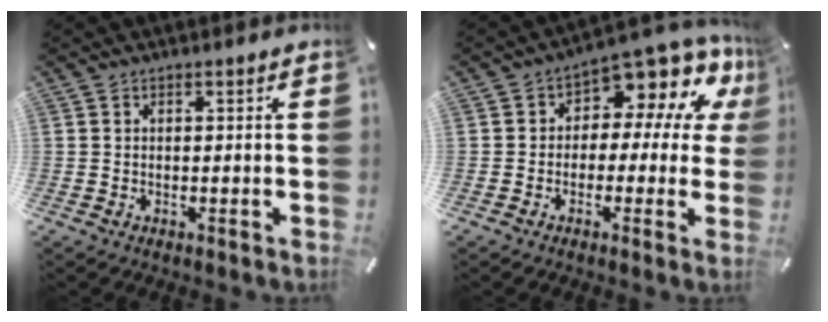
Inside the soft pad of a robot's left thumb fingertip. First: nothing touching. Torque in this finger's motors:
{"motor_torque": [0.66, 0.81, 0.65, 0.45, 0.07]}